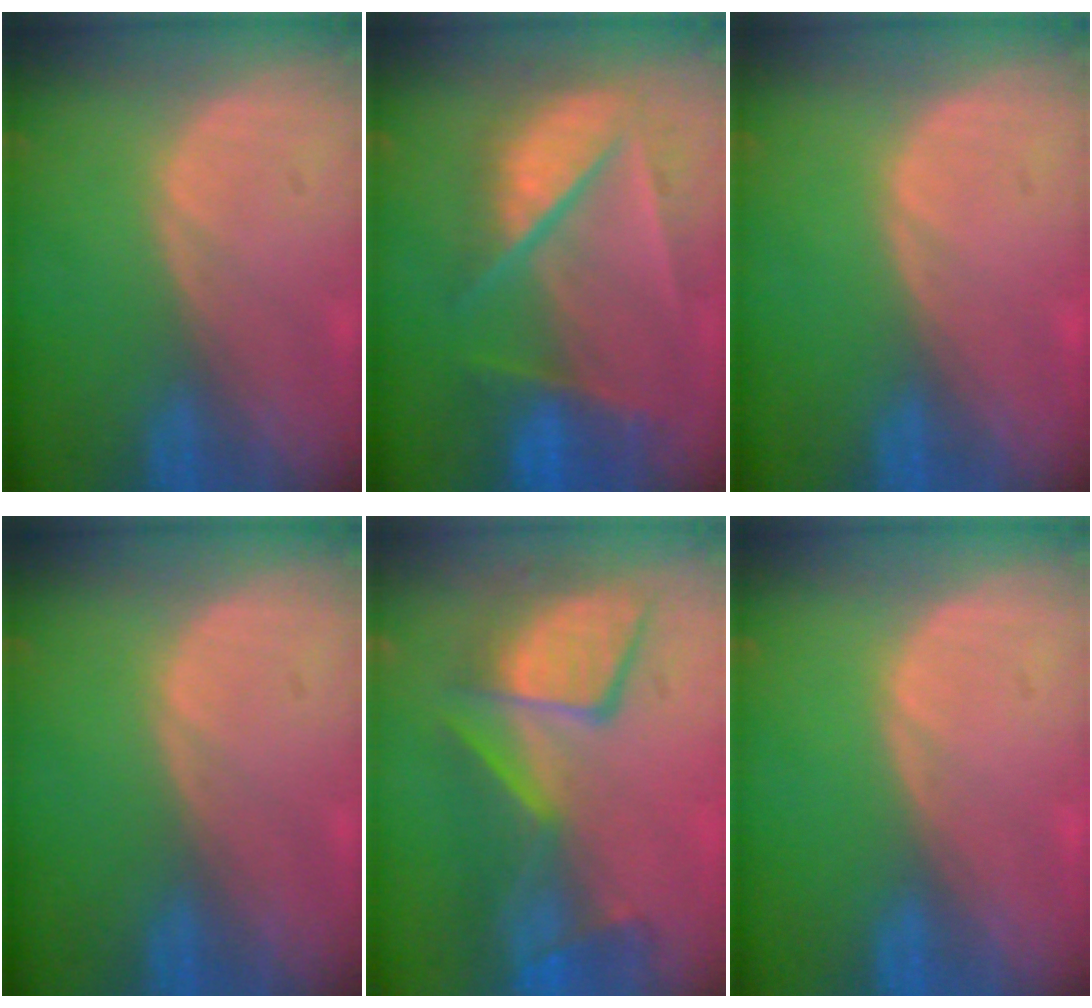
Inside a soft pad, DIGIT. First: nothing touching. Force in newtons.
{"total": 9.8, "press": 8.4, "slide": 5.0}
{"total": 0.0}
{"total": 0.0}
{"total": 10.0, "press": 9.6, "slide": 2.7}
{"total": 0.0}